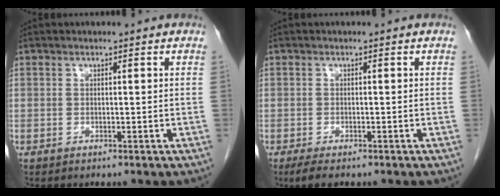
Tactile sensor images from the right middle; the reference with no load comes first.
{"total": 3.0, "force": [-2.1, 1.0, 1.8], "torque": [-0.036, -0.008, -0.031]}